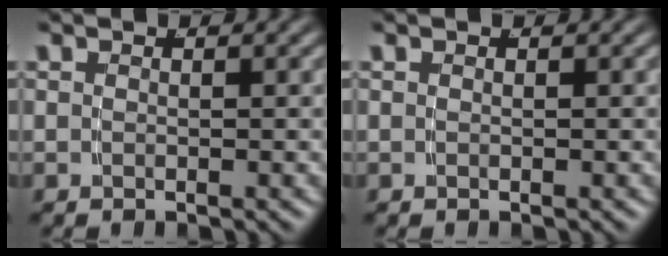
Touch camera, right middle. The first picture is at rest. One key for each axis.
{"total": 0.0}